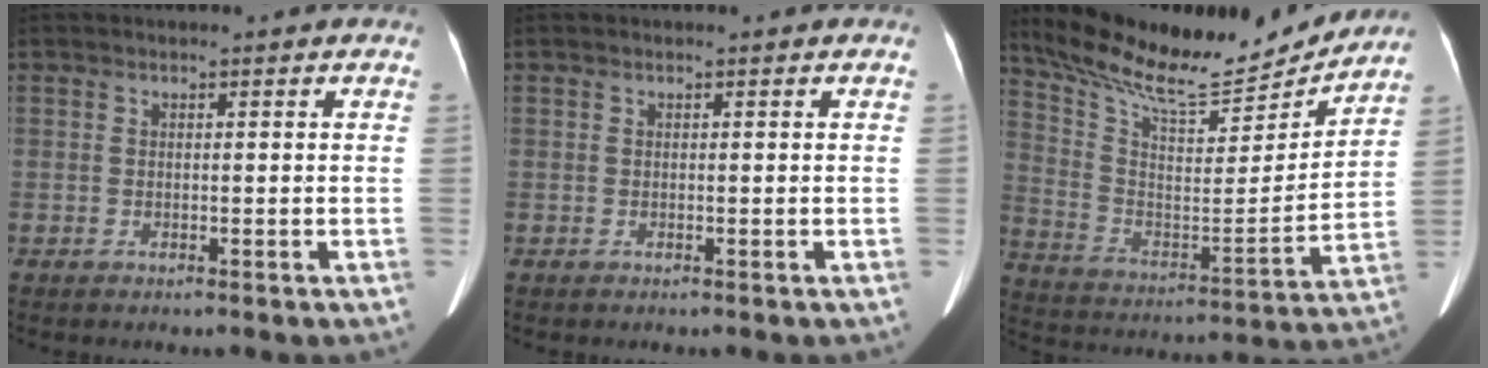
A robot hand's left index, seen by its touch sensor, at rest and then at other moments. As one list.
[{"total": 0.0}, {"total": 20.7, "force": [19.0, 3.6, 7.4], "torque": [-0.139, -0.016, 0.304]}]